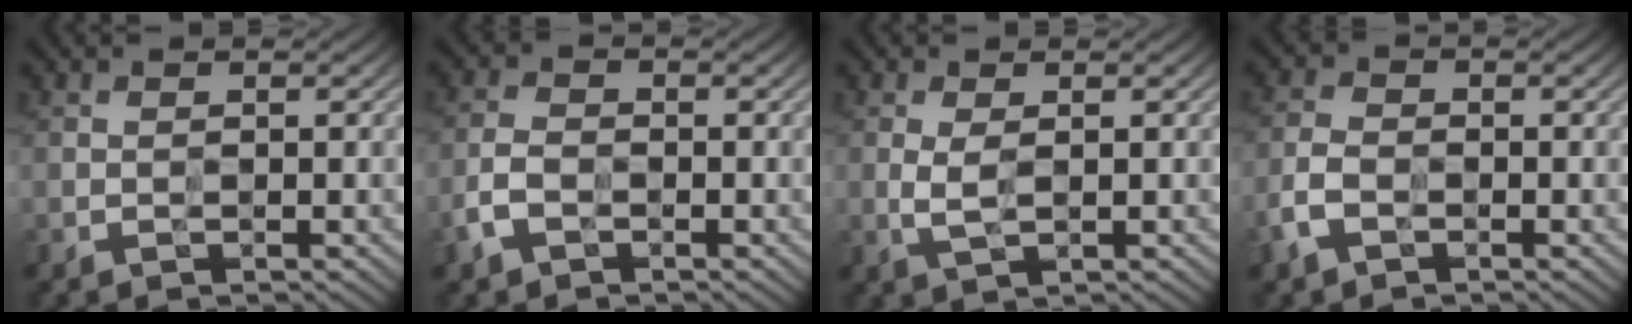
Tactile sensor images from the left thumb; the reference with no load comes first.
{"total": 3.9, "force": [-2.4, 2.3, 1.9], "torque": [-0.040, -0.006, -0.054]}
{"total": 2.3, "force": [0.3, 1.0, 2.0], "torque": [-0.048, -0.004, 0.005]}
{"total": 4.3, "force": [-2.6, 2.6, 2.2], "torque": [-0.049, -0.007, -0.058]}